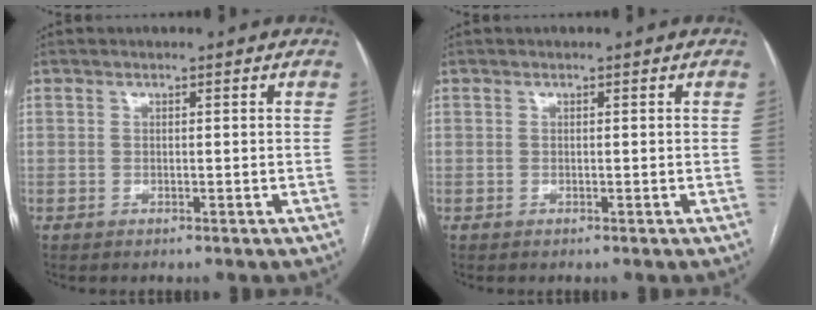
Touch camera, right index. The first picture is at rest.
{"total": 0.0}